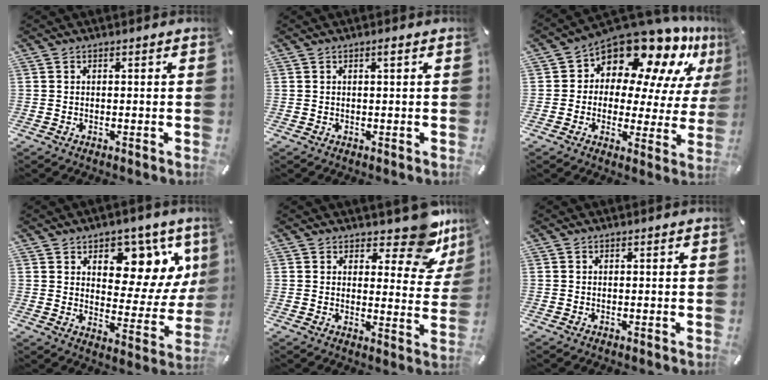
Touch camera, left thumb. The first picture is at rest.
{"total": 1.0, "force": [0.3, 0.0, 0.9], "torque": [-0.018, 0.000, 0.006]}
{"total": 14.5, "force": [11.3, 6.7, 6.0], "torque": [-0.102, -0.105, 0.190]}
{"total": 12.2, "force": [7.2, 7.8, 6.0], "torque": [-0.054, -0.070, 0.126]}
{"total": 11.1, "force": [8.6, 4.5, 5.4], "torque": [-0.050, -0.071, 0.148]}
{"total": 0.0}